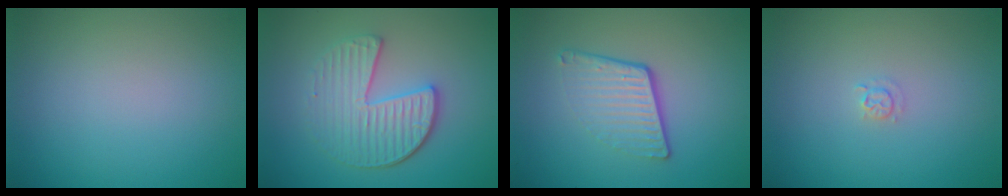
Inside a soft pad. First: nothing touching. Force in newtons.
{"total": 4.6, "press": 3.8, "slide": 2.5}
{"total": 4.2, "press": 2.7, "slide": 3.2}
{"total": 0.9, "press": 0.9, "slide": 0.1}